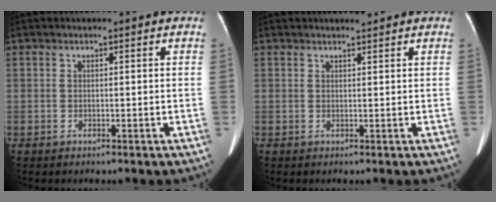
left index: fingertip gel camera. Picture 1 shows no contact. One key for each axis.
{"total": 1.8, "fx": 1.7, "fy": -0.1, "fz": 0.7, "tx": -0.009, "ty": 0.003, "tz": 0.028}